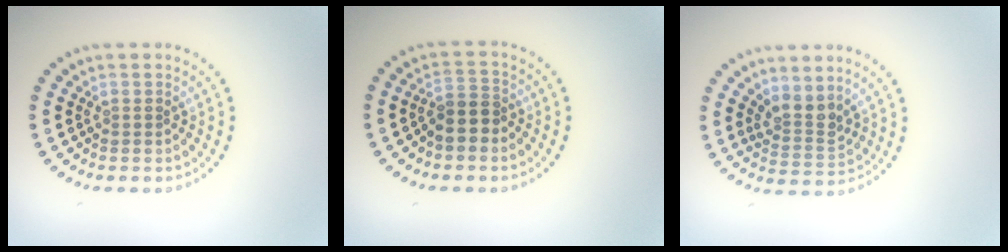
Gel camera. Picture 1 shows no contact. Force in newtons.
{"total": 2.6, "press": 2.3, "slide": 1.3}
{"total": 2.6, "press": 2.0, "slide": 1.8}